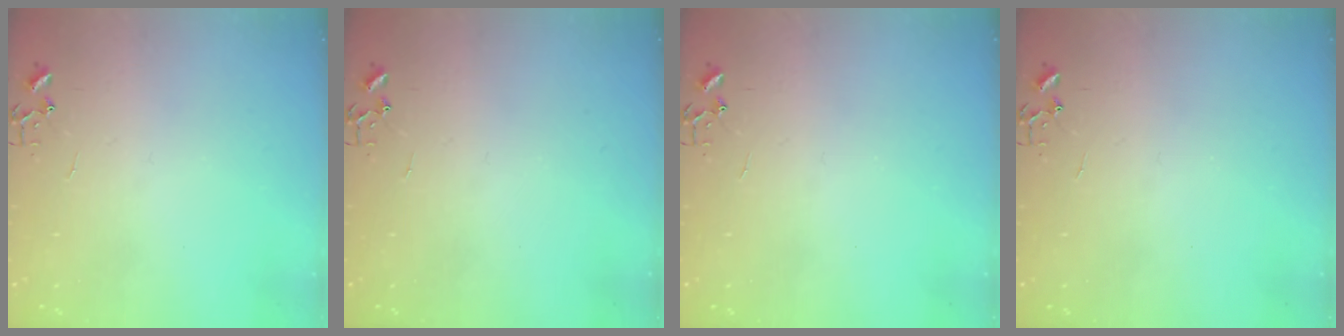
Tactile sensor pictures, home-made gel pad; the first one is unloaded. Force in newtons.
{"total": 0.0}
{"total": 0.0}
{"total": 0.0}